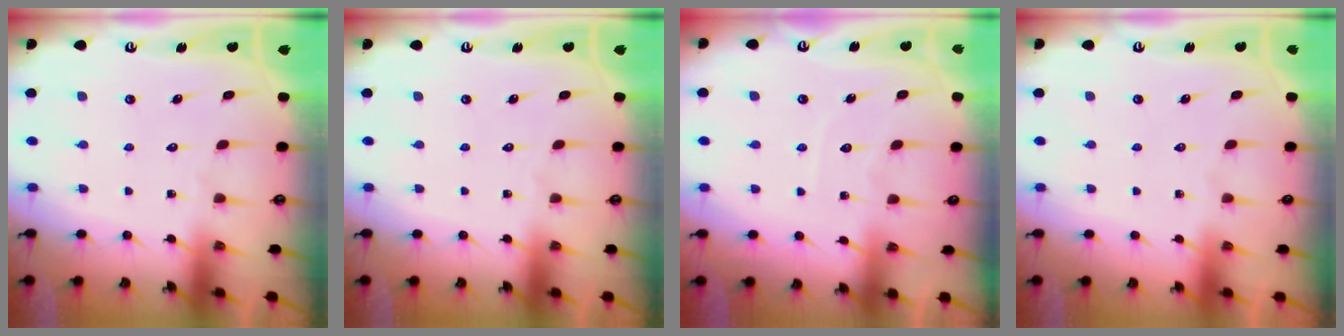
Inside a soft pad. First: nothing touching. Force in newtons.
{"total": 0.0}
{"total": 4.5, "press": 4.4, "slide": 0.5}
{"total": 0.6, "press": 0.6, "slide": 0.2}